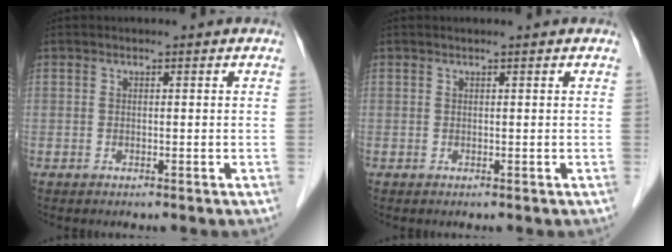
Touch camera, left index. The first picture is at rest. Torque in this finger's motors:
{"motor_torque": [-0.26, -0.25, -0.21, 0.01]}